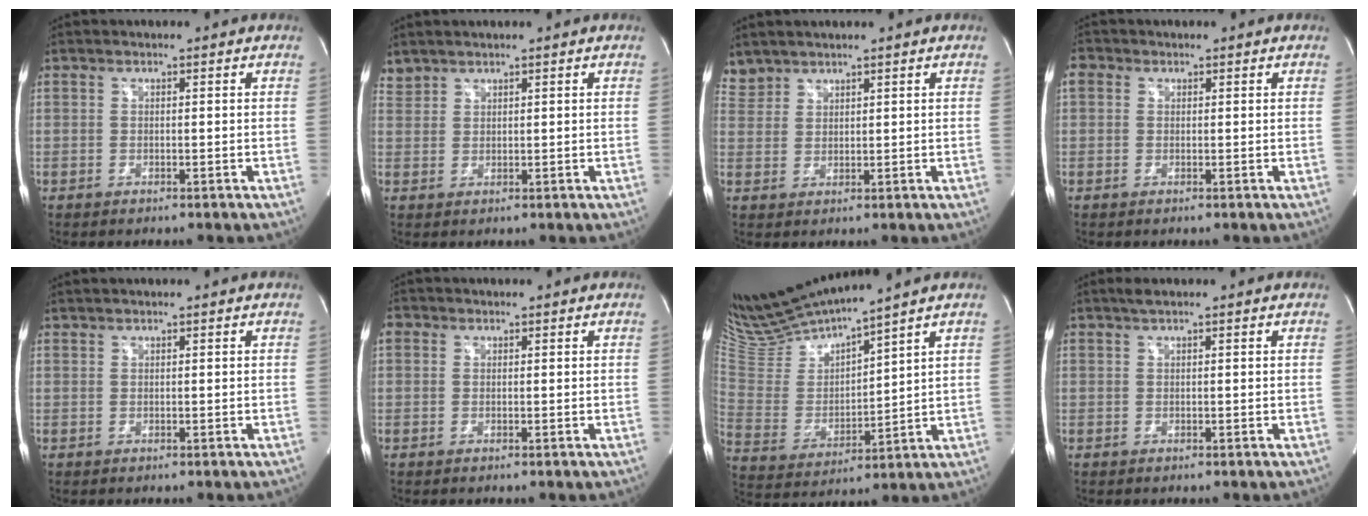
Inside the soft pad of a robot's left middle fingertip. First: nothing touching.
{"total": 1.9, "force": [1.8, 0.5, -0.2], "torque": [0.001, 0.011, 0.040]}
{"total": 3.1, "force": [2.9, 1.1, -0.3], "torque": [0.006, 0.013, 0.063]}
{"total": 2.0, "force": [0.7, 1.7, 0.7], "torque": [-0.013, 0.015, 0.012]}
{"total": 0.6, "force": [0.6, -0.1, 0.1], "torque": [-0.008, 0.011, 0.018]}
{"total": 1.5, "force": [0.6, 1.3, 0.4], "torque": [-0.005, 0.012, 0.010]}
{"total": 13.6, "force": [12.8, -0.6, 4.7], "torque": [-0.103, -0.010, 0.262]}
{"total": 1.2, "force": [0.8, 0.0, 0.8], "torque": [-0.019, 0.013, 0.016]}